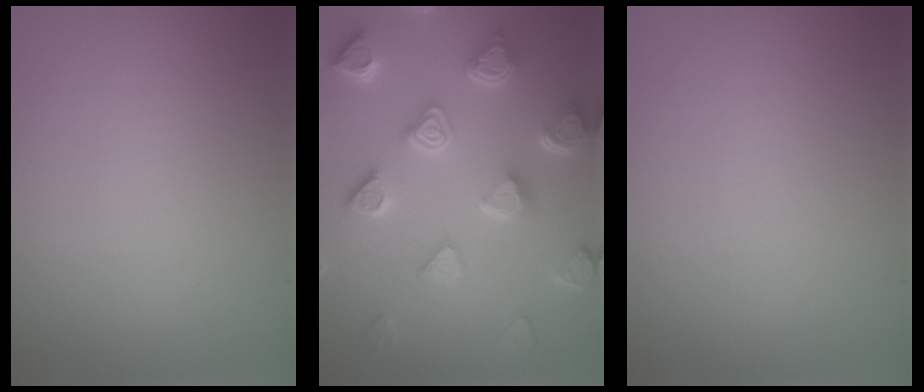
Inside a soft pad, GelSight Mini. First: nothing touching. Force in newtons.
{"total": 7.1, "press": 5.7, "slide": 4.2}
{"total": 0.0}